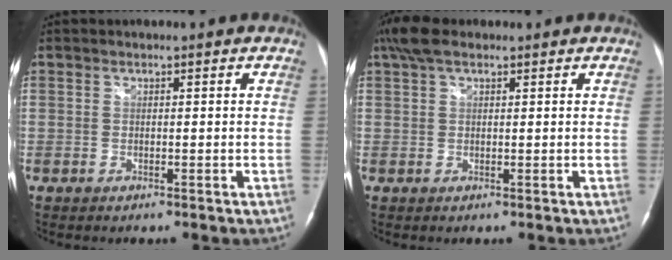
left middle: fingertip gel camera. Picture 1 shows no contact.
{"total": 4.5, "force": [3.1, 1.8, 2.8], "torque": [-0.068, 0.030, 0.061]}